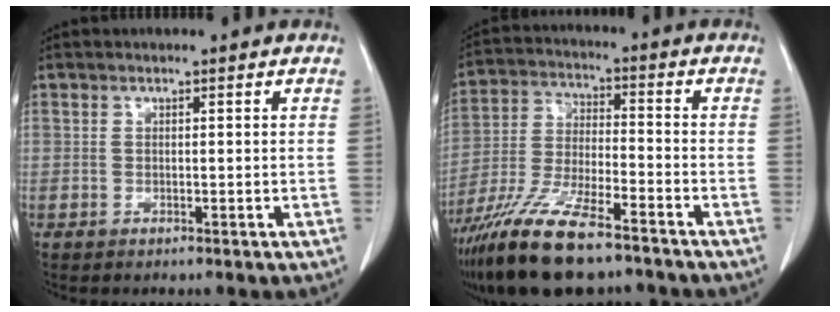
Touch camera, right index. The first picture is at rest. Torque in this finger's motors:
{"motor_torque": [1.11, -1.02, 0.78, 0.21]}